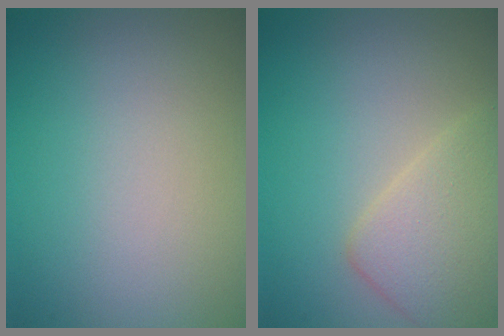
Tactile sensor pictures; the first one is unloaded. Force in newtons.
{"total": 3.8, "press": 3.7, "slide": 0.3}